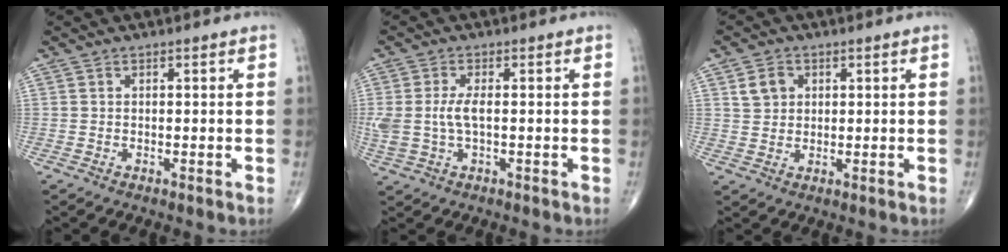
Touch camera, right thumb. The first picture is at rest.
{"total": 5.4, "force": [0.1, 2.4, 4.8], "torque": [-0.126, 0.005, 0.005]}
{"total": 4.1, "force": [1.5, 3.4, 1.9], "torque": [-0.017, -0.003, 0.028]}